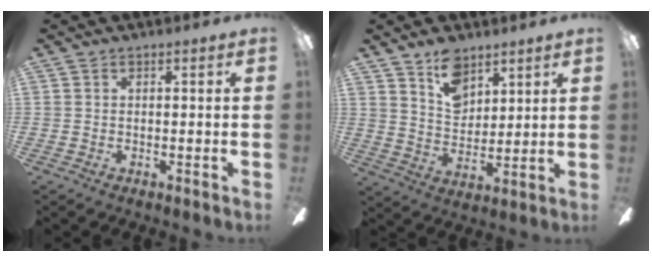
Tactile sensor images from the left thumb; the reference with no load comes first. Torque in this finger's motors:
{"motor_torque": [0.11, 0.11, -0.22, -0.38, 0.01]}